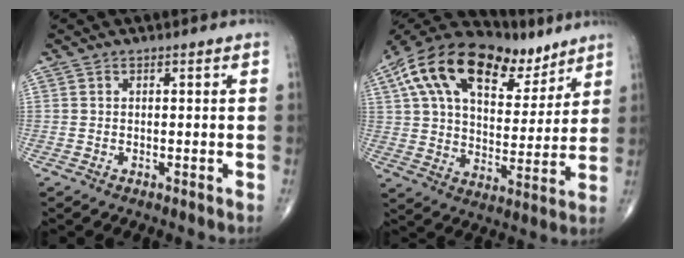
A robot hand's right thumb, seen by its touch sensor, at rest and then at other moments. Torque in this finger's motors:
{"motor_torque": [0.12, 3.79, 1.61, 1.16, 0.34]}